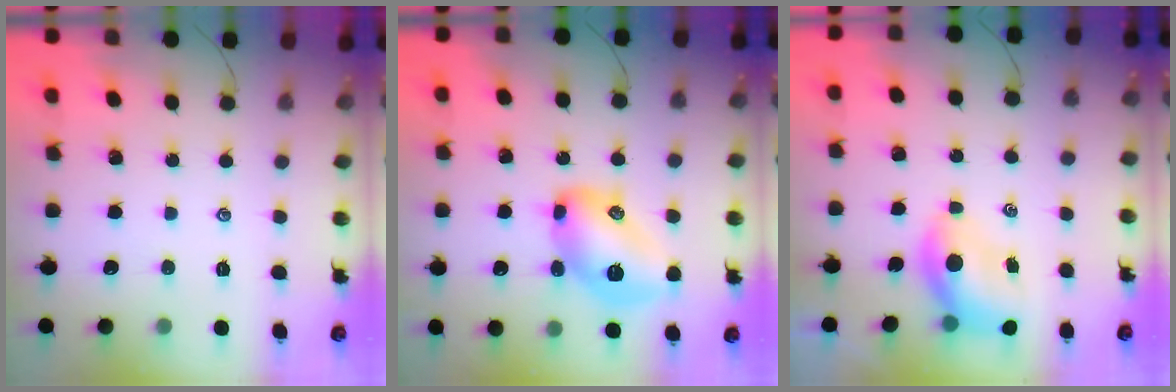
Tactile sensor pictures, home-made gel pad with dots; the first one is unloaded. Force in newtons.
{"total": 14.6, "press": 14.6, "slide": 0.7}
{"total": 6.2, "press": 6.1, "slide": 1.3}